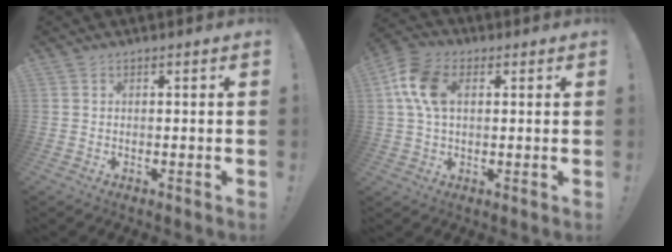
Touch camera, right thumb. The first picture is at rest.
{"total": 11.5, "force": [2.8, 7.4, 8.4], "torque": [-0.168, 0.013, 0.056]}